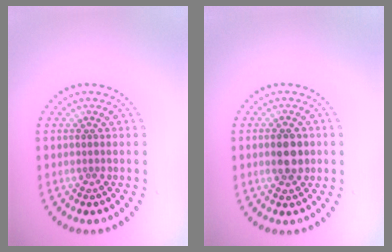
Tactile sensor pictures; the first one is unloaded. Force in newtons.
{"total": 2.7, "press": 2.7, "slide": 0.0}